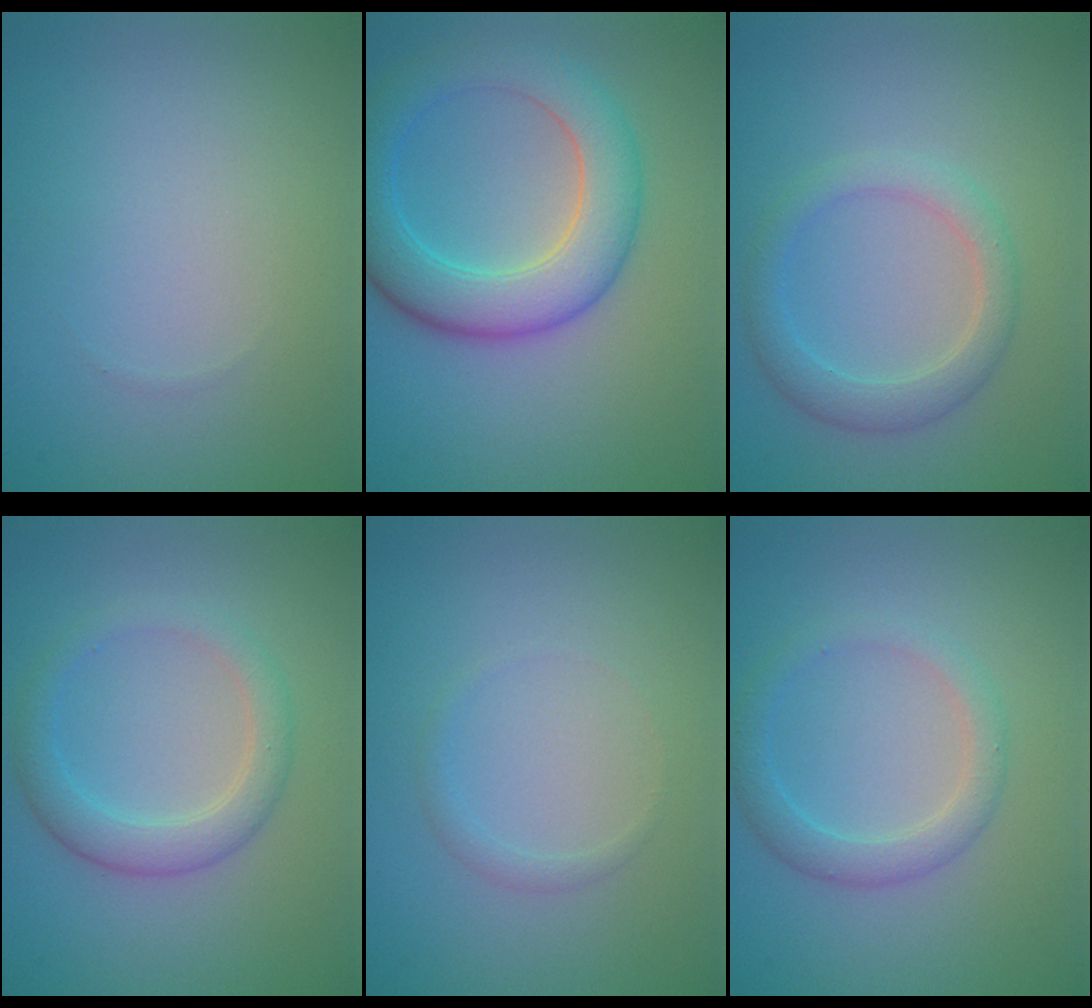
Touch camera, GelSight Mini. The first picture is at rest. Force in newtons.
{"total": 6.6, "press": 6.6, "slide": 0.1}
{"total": 2.9, "press": 2.9, "slide": 0.2}
{"total": 3.3, "press": 3.2, "slide": 0.3}
{"total": 0.9, "press": 0.9, "slide": 0.1}
{"total": 2.6, "press": 2.6, "slide": 0.0}